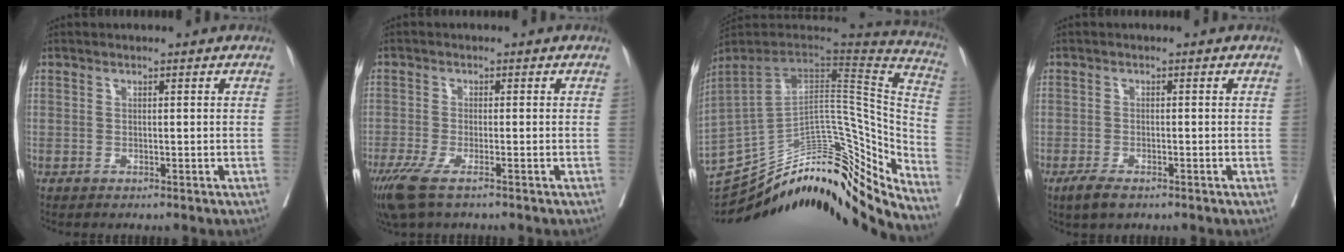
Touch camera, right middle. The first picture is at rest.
{"total": 5.8, "force": [-4.0, 0.6, 4.2], "torque": [-0.073, -0.016, -0.068]}
{"total": 31.5, "force": [-25.6, 7.4, 16.8], "torque": [-0.220, 0.015, -0.365]}
{"total": 3.0, "force": [-1.8, 0.9, 2.1], "torque": [-0.044, -0.004, -0.032]}